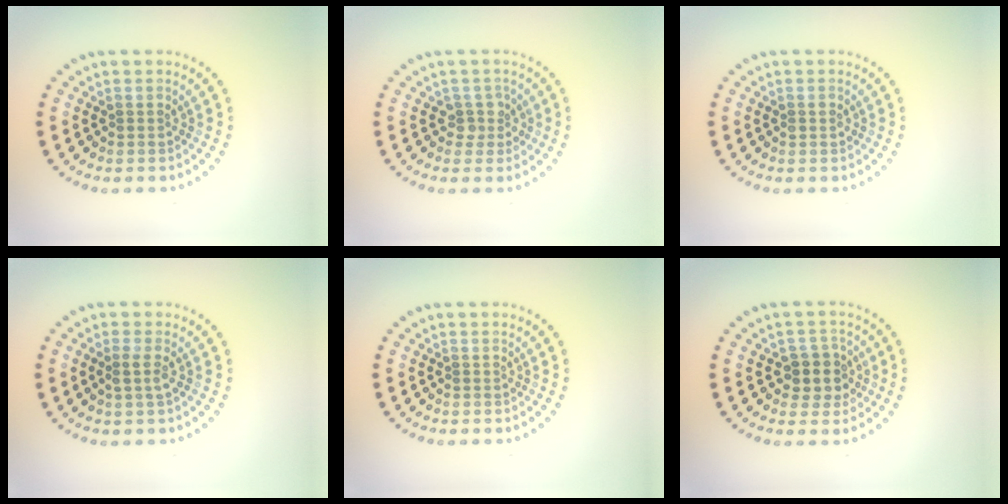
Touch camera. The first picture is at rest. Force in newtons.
{"total": 1.9, "press": 1.4, "slide": 1.2}
{"total": 1.0, "press": 1.0, "slide": 0.1}
{"total": 1.3, "press": 1.0, "slide": 0.7}
{"total": 0.0}
{"total": 3.1, "press": 2.7, "slide": 1.4}